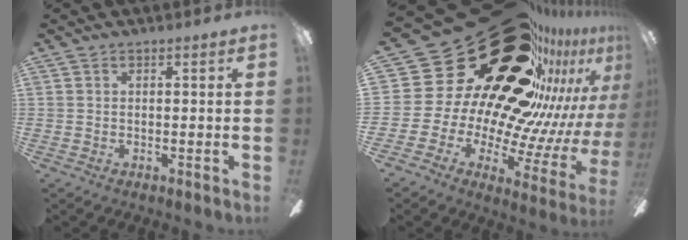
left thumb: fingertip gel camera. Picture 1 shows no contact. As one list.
[{"total": 40.5, "force": [23.5, 22.0, 24.7], "torque": [-0.322, -0.238, 0.495]}]